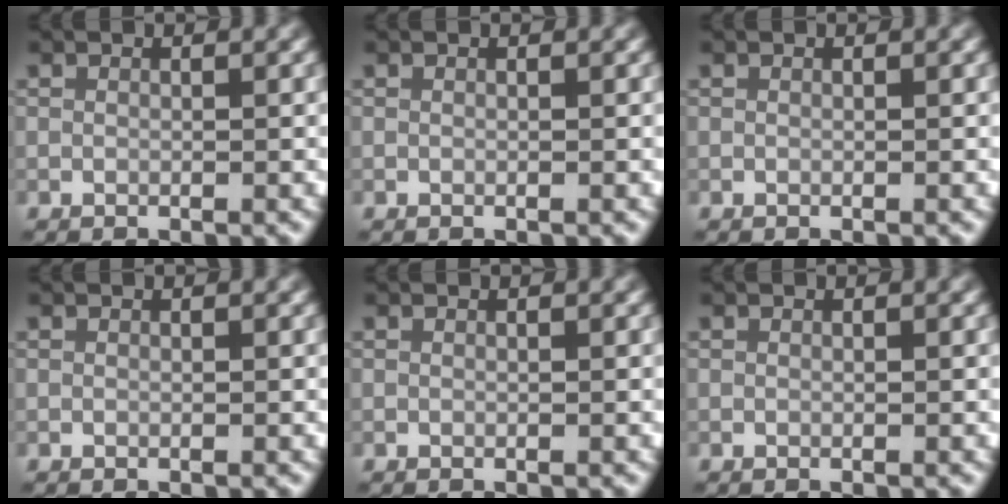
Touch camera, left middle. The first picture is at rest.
{"total": 0.0}
{"total": 0.0}
{"total": 0.0}
{"total": 0.0}
{"total": 0.0}